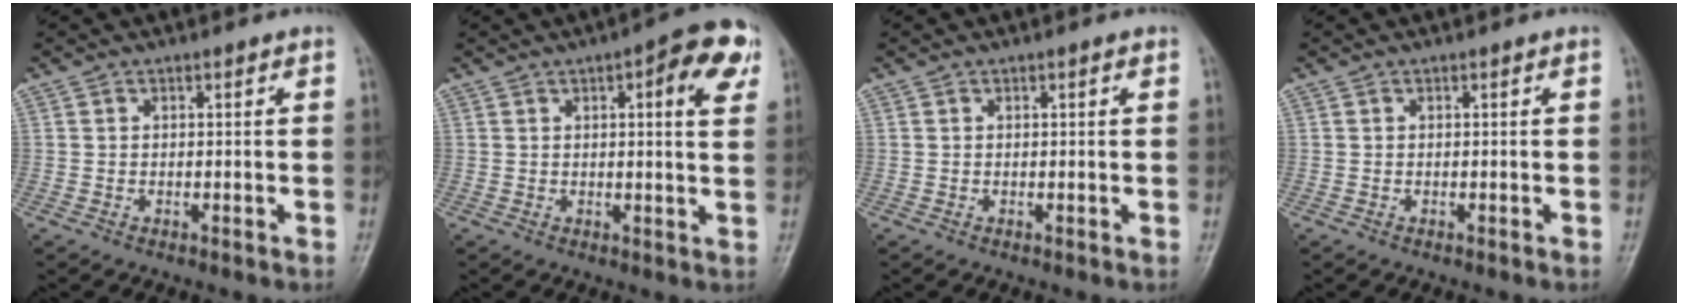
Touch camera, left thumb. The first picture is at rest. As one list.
[{"total": 9.5, "force": [3.8, 2.8, 8.3], "torque": [-0.086, 0.000, 0.040]}, {"total": 0.6, "force": [0.3, 0.3, 0.4], "torque": [-0.003, 0.000, 0.002]}, {"total": 0.0}]